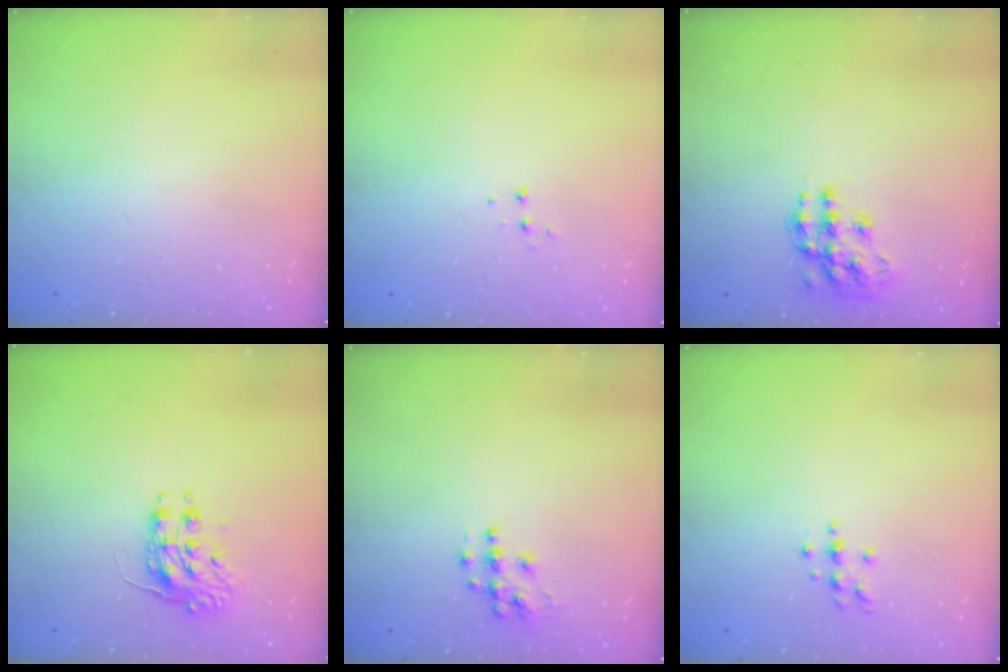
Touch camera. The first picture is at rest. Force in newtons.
{"total": 4.5, "press": 4.5, "slide": 0.4}
{"total": 13.3, "press": 13.3, "slide": 0.7}
{"total": 8.2, "press": 8.2, "slide": 0.3}
{"total": 7.5, "press": 7.5, "slide": 0.4}
{"total": 4.2, "press": 4.2, "slide": 0.5}